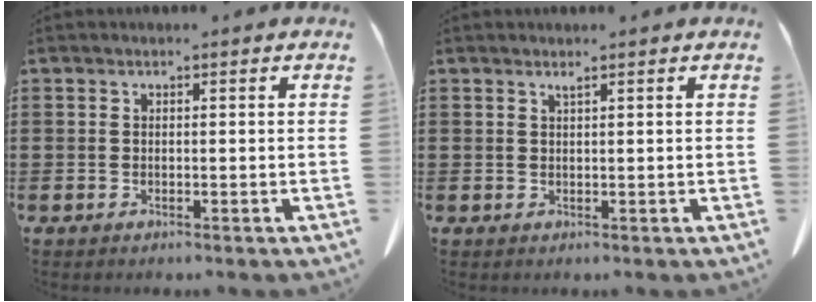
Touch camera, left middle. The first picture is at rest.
{"total": 0.8, "force": [0.5, -0.1, 0.5], "torque": [-0.010, -0.005, 0.012]}